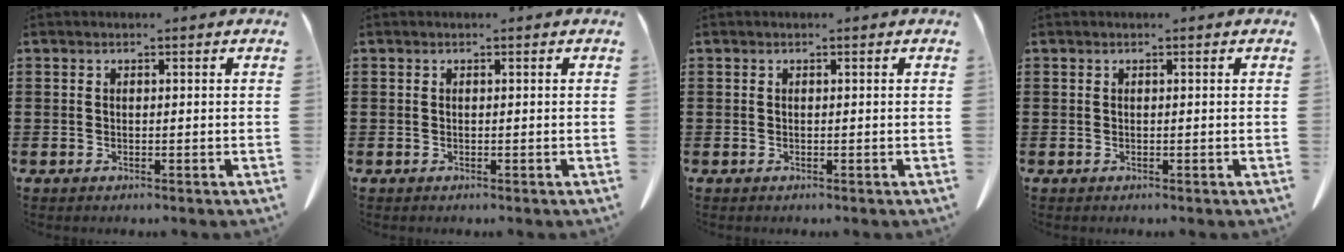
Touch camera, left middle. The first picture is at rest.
{"total": 0.0}
{"total": 0.0}
{"total": 0.0}